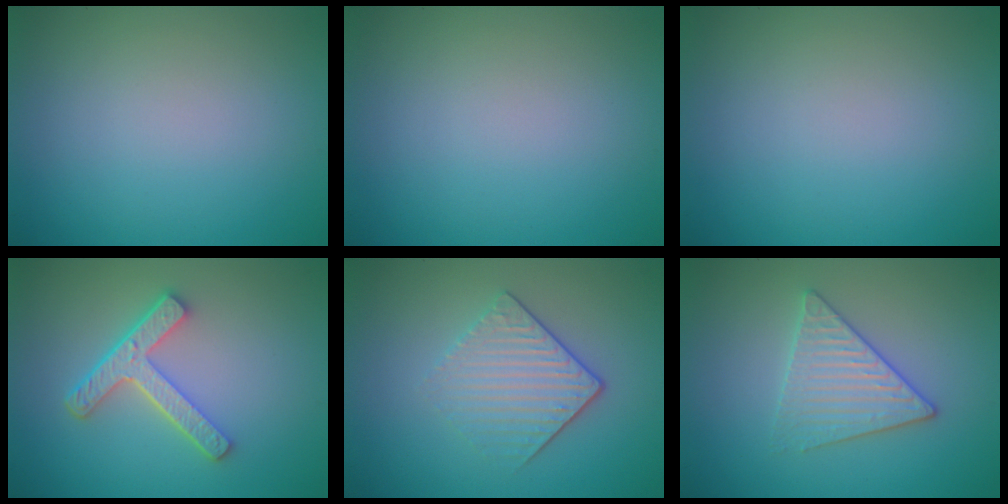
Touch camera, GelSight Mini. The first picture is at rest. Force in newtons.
{"total": 0.0}
{"total": 0.0}
{"total": 4.4, "press": 3.3, "slide": 2.9}
{"total": 3.9, "press": 3.1, "slide": 2.3}
{"total": 3.2, "press": 3.2, "slide": 0.6}